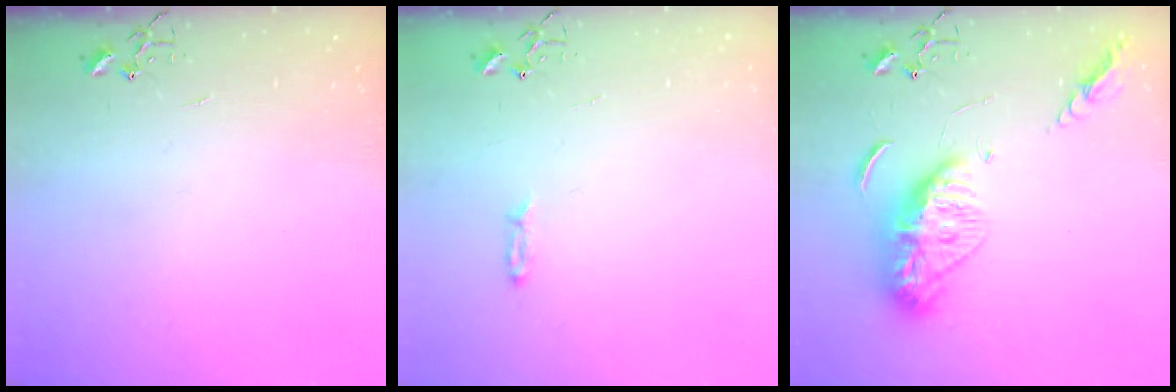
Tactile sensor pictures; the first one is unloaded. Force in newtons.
{"total": 3.2, "press": 3.1, "slide": 0.3}
{"total": 13.5, "press": 13.5, "slide": 1.2}